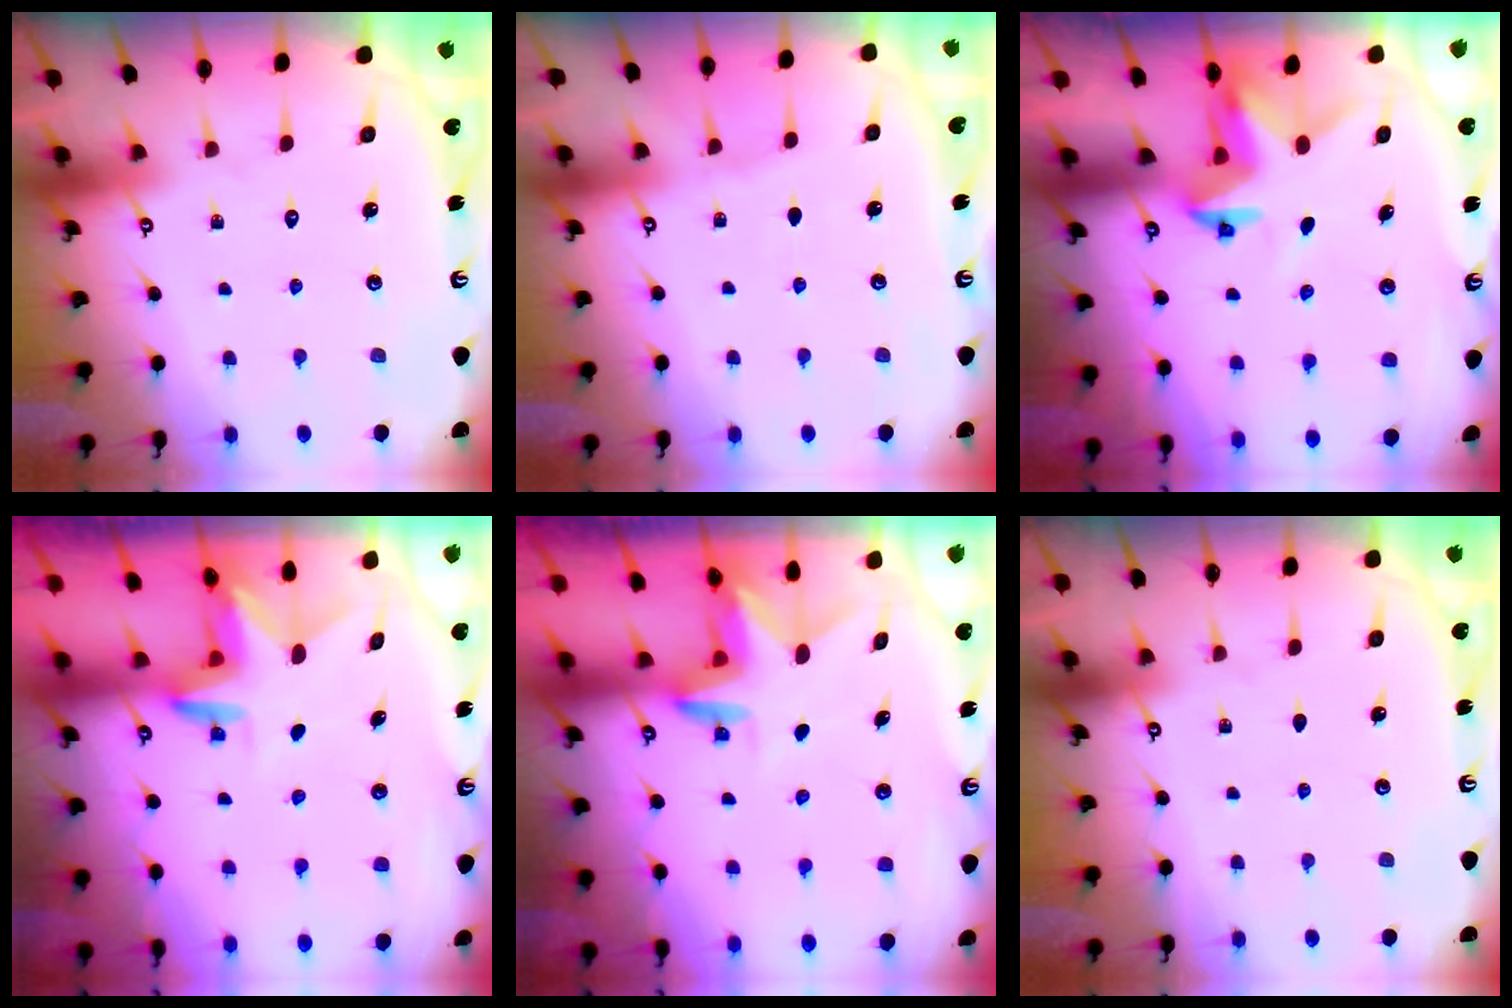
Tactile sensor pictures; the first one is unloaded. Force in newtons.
{"total": 1.8, "press": 1.8, "slide": 0.3}
{"total": 3.2, "press": 3.2, "slide": 0.1}
{"total": 3.0, "press": 3.0, "slide": 0.2}
{"total": 3.0, "press": 3.0, "slide": 0.2}
{"total": 0.0}